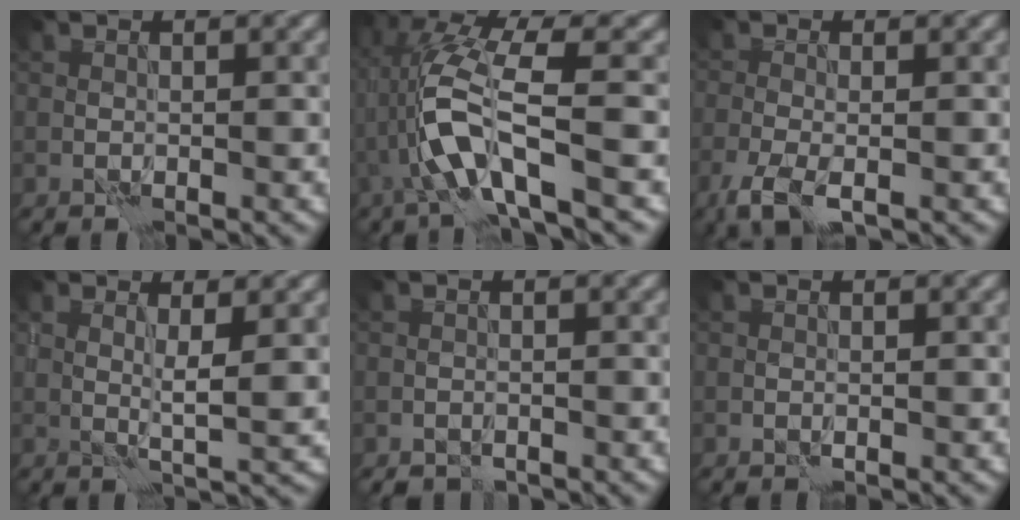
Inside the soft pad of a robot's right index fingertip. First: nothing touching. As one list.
[{"total": 7.1, "force": [-1.2, 1.4, 6.8], "torque": [-0.151, 0.007, -0.025]}, {"total": 2.9, "force": [-1.6, 0.8, 2.3], "torque": [-0.056, -0.012, -0.039]}, {"total": 2.1, "force": [1.3, -0.1, 1.6], "torque": [-0.029, -0.009, 0.025]}, {"total": 0.7, "force": [-0.5, 0.4, -0.1], "torque": [0.003, 0.001, -0.011]}, {"total": 0.0}]